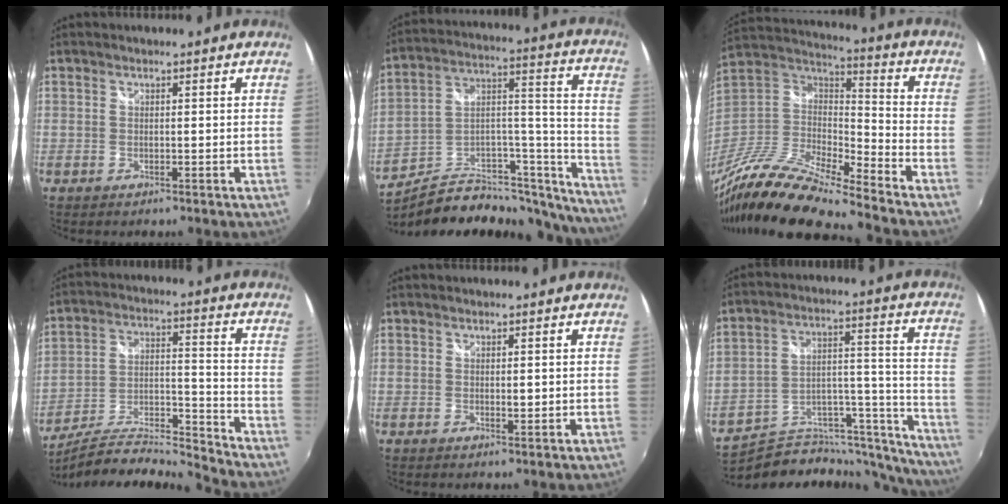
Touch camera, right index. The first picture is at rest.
{"total": 26.2, "force": [-20.5, 10.7, 12.3], "torque": [-0.143, 0.055, -0.299]}
{"total": 20.0, "force": [-15.5, 2.8, 12.3], "torque": [-0.240, -0.026, -0.303]}
{"total": 15.0, "force": [-14.2, -1.1, 4.4], "torque": [-0.081, -0.006, -0.247]}
{"total": 1.2, "force": [0.0, 0.6, 1.1], "torque": [-0.016, -0.001, 0.001]}
{"total": 22.2, "force": [-20.1, 6.4, 7.0], "torque": [-0.064, 0.049, -0.294]}